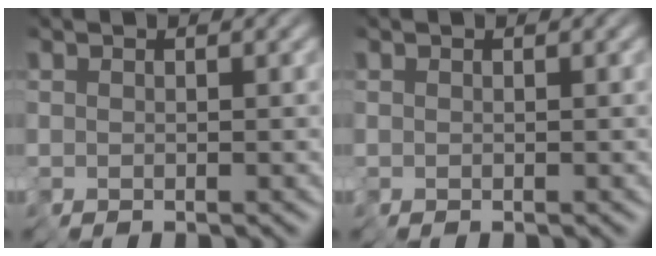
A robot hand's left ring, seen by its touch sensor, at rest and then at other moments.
{"total": 0.0}